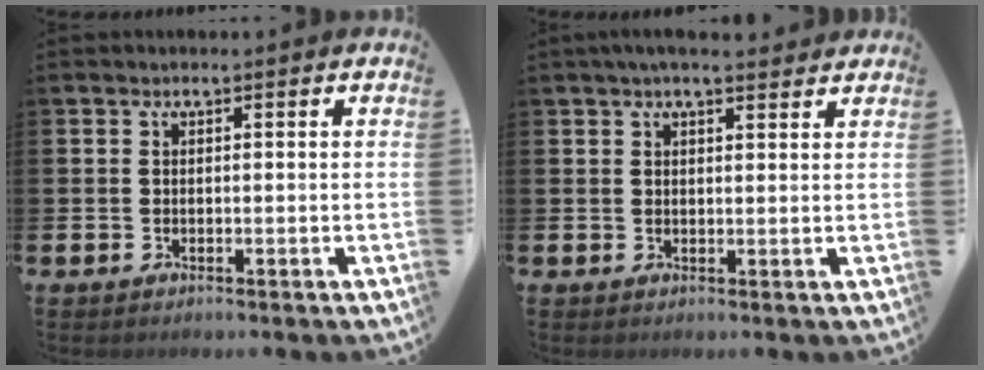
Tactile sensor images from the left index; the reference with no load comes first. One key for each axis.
{"total": 3.1, "fx": 2.8, "fy": 0.5, "fz": 1.4, "tx": -0.030, "ty": -0.006, "tz": 0.049}